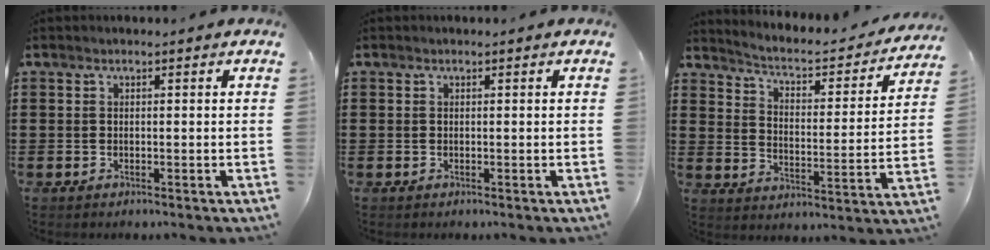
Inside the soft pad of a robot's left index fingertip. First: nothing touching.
{"total": 0.0}
{"total": 3.1, "force": [2.8, 0.5, 1.3], "torque": [-0.046, -0.028, 0.035]}